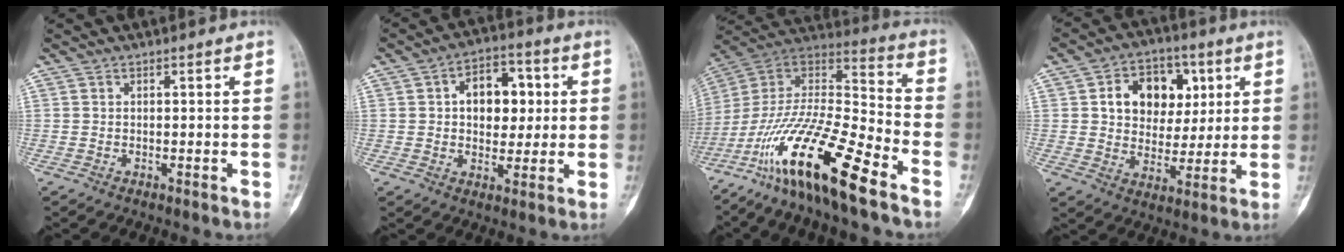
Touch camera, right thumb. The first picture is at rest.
{"total": 10.8, "force": [1.9, 7.2, 7.8], "torque": [-0.068, 0.007, 0.026]}
{"total": 24.4, "force": [-14.1, 5.1, 19.3], "torque": [-0.407, 0.043, -0.260]}
{"total": 13.5, "force": [4.0, 10.1, 8.1], "torque": [-0.071, -0.001, 0.066]}